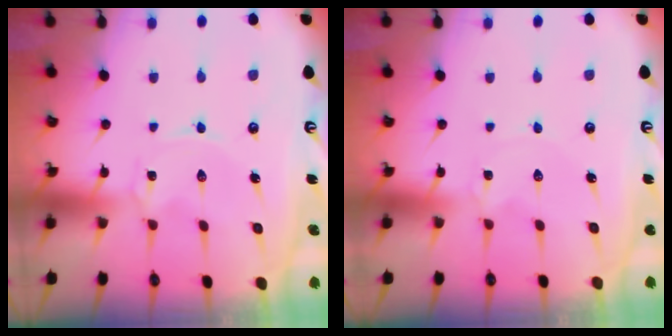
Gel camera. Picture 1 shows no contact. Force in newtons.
{"total": 0.7, "press": 0.7, "slide": 0.2}